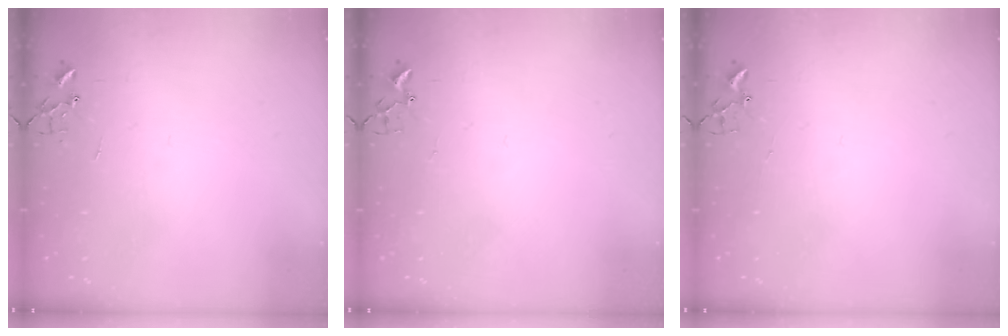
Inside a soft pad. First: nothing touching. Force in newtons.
{"total": 3.3, "press": 3.3, "slide": 0.5}
{"total": 1.7, "press": 1.6, "slide": 0.2}